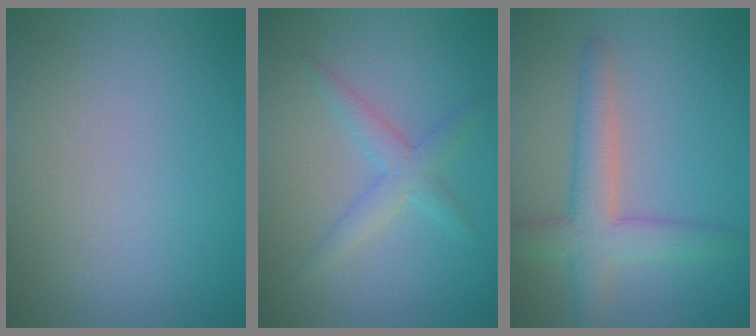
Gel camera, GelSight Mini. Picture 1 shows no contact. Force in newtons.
{"total": 2.6, "press": 2.6, "slide": 0.0}
{"total": 4.7, "press": 4.7, "slide": 0.1}